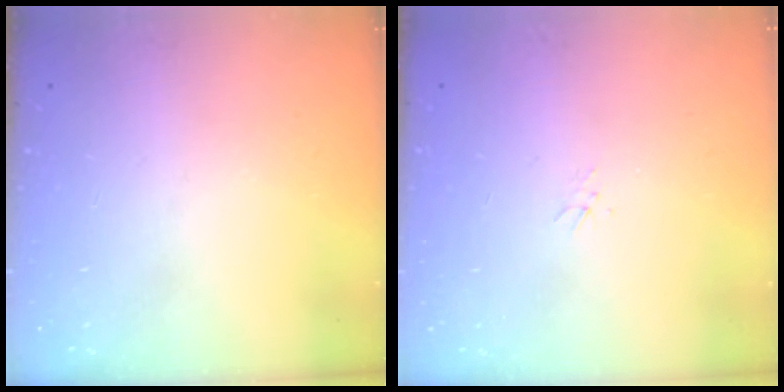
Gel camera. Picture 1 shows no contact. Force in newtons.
{"total": 1.5, "press": 1.5, "slide": 0.2}